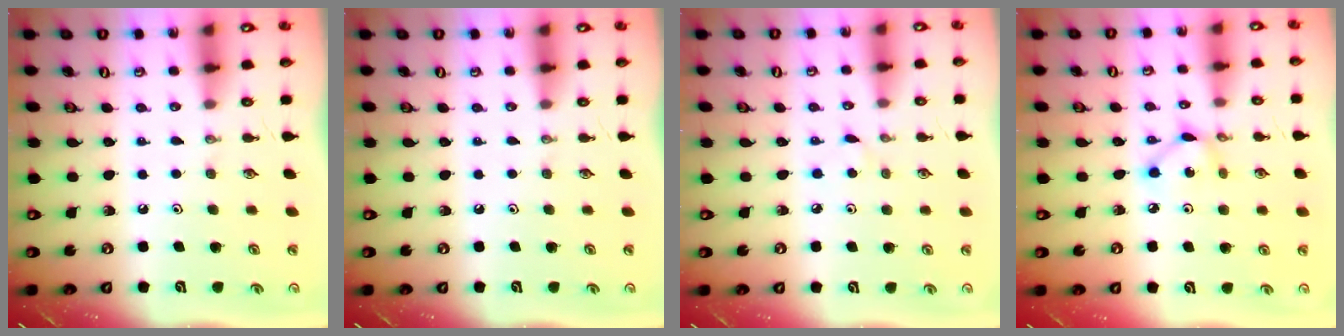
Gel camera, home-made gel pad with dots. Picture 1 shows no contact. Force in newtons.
{"total": 0.0}
{"total": 2.9, "press": 2.9, "slide": 0.3}
{"total": 4.4, "press": 4.4, "slide": 0.2}